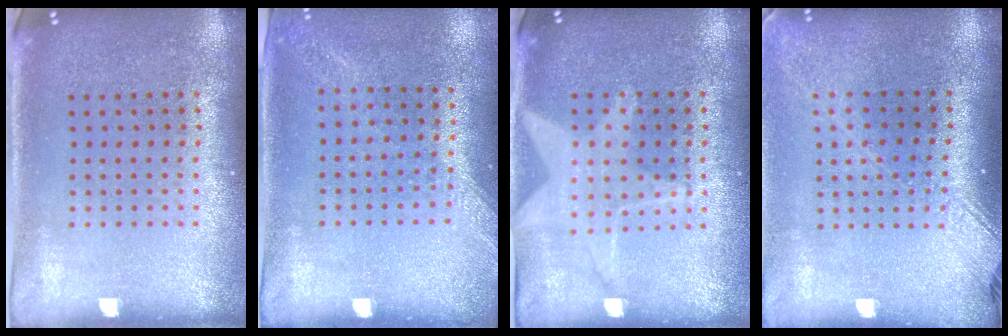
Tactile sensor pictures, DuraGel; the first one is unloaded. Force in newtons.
{"total": 1.2, "press": 1.2, "slide": 0.4}
{"total": 1.3, "press": 1.2, "slide": 0.3}
{"total": 1.8, "press": 1.4, "slide": 1.0}